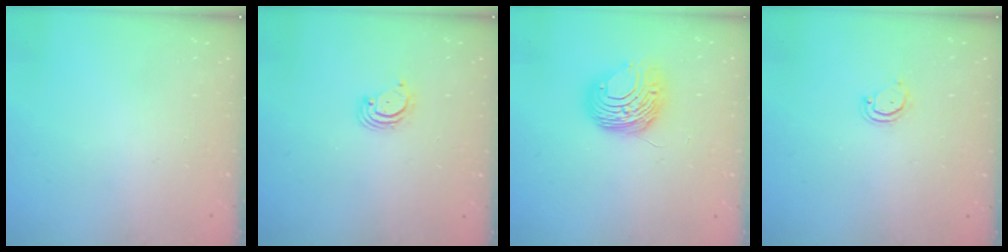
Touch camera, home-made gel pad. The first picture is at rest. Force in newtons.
{"total": 3.1, "press": 3.1, "slide": 0.3}
{"total": 10.0, "press": 9.9, "slide": 1.2}
{"total": 2.5, "press": 2.5, "slide": 0.1}